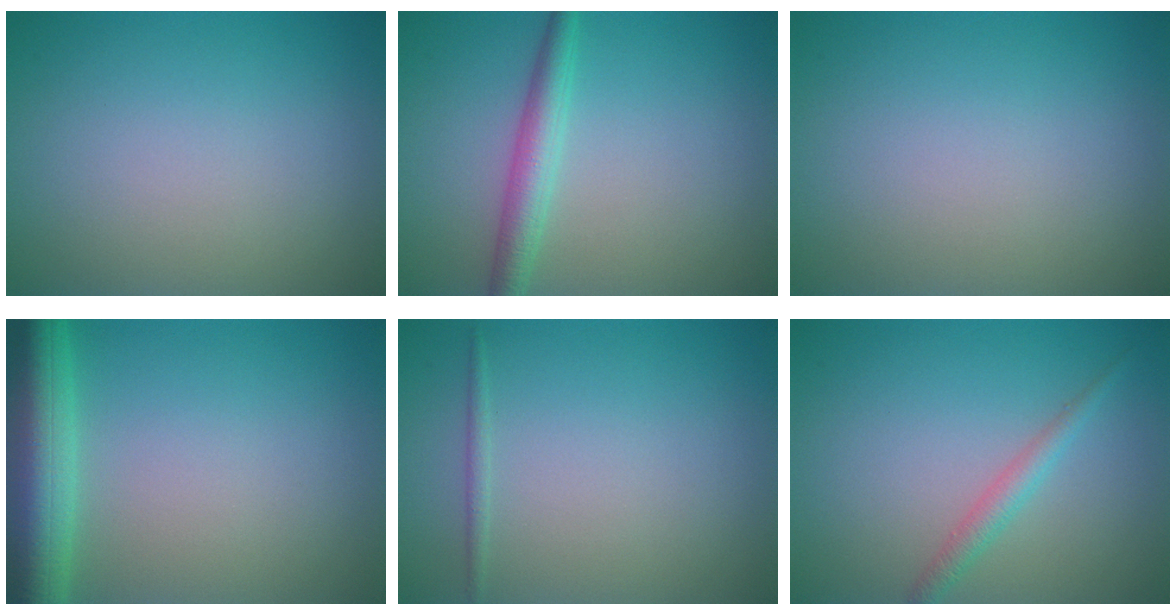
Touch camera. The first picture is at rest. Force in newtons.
{"total": 3.0, "press": 3.0, "slide": 0.1}
{"total": 0.0}
{"total": 7.2, "press": 7.1, "slide": 0.3}
{"total": 0.7, "press": 0.7, "slide": 0.0}
{"total": 1.7, "press": 1.7, "slide": 0.1}